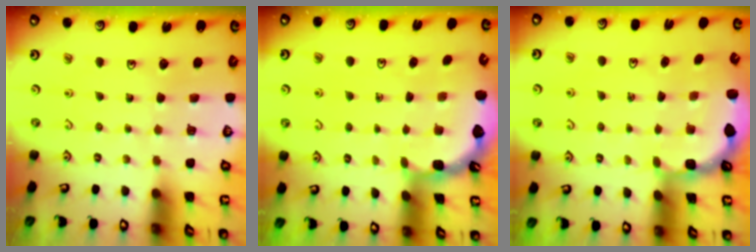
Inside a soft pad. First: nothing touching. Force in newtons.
{"total": 2.0, "press": 2.0, "slide": 0.2}
{"total": 2.5, "press": 1.9, "slide": 1.6}